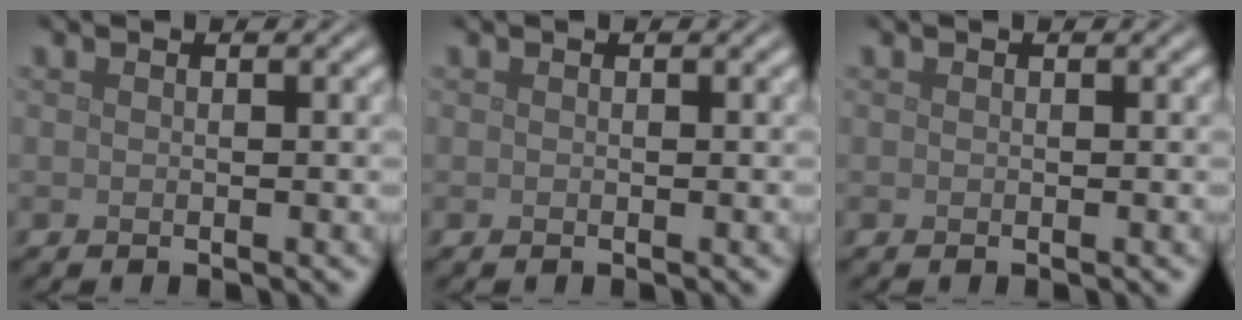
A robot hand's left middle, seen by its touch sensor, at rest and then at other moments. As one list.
[{"total": 0.0}, {"total": 0.0}]